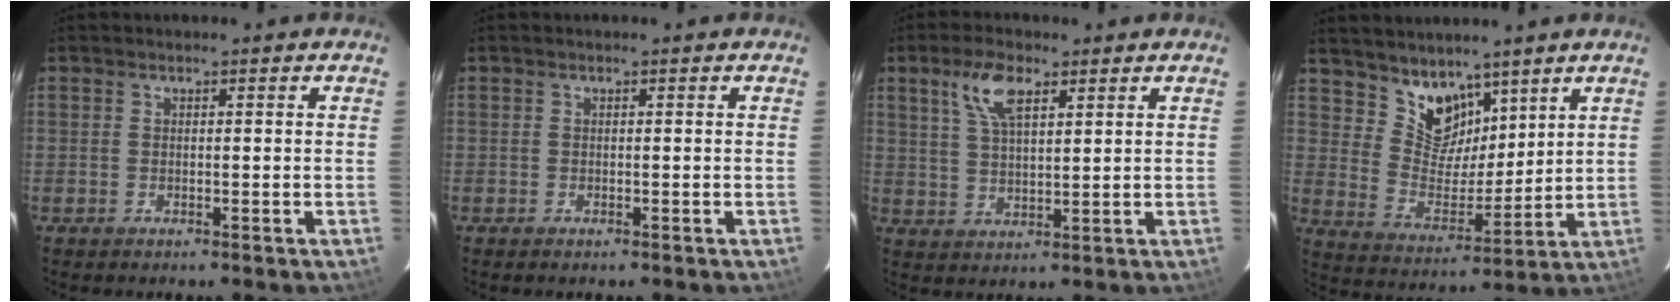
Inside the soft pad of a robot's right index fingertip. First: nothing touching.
{"total": 0.0}
{"total": 7.1, "force": [3.8, 2.9, 5.3], "torque": [-0.103, 0.013, 0.075]}
{"total": 9.7, "force": [7.2, 5.6, 3.2], "torque": [-0.053, -0.001, 0.142]}